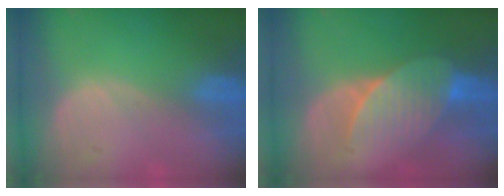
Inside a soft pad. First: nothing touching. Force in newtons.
{"total": 7.2, "press": 6.6, "slide": 2.9}